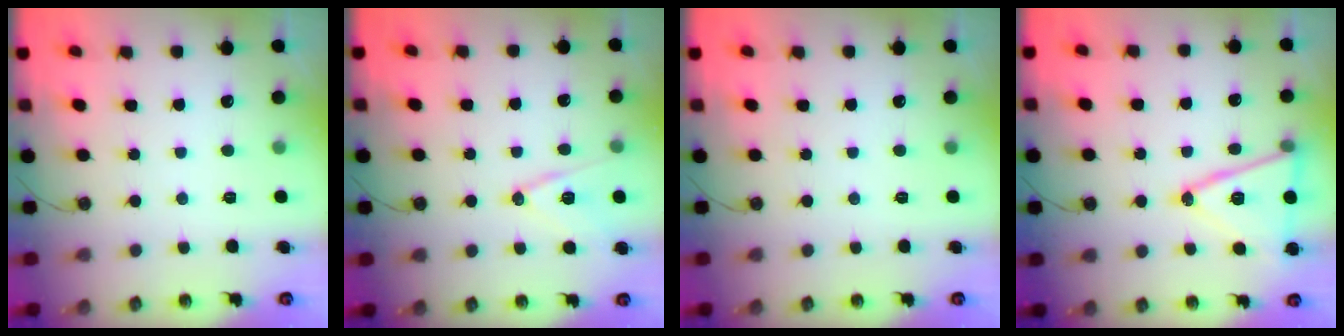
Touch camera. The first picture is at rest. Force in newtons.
{"total": 12.2, "press": 11.7, "slide": 3.4}
{"total": 0.0}
{"total": 15.9, "press": 15.5, "slide": 3.6}